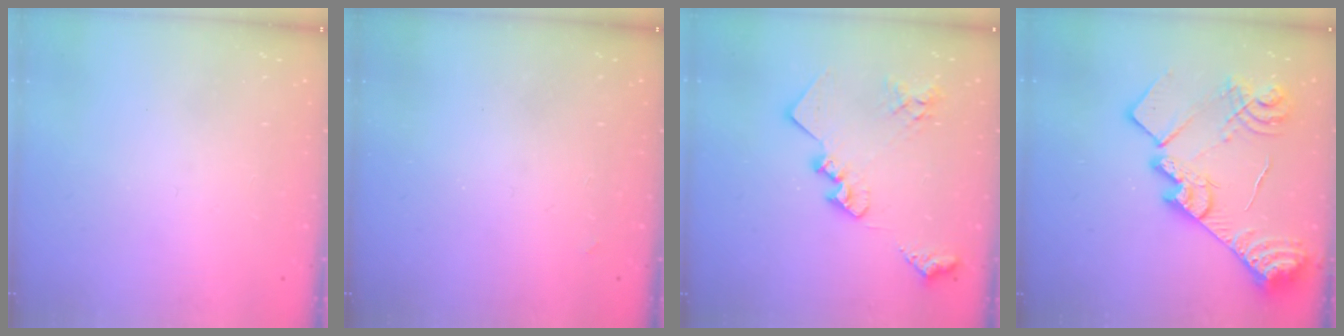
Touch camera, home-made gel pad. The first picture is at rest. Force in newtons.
{"total": 1.1, "press": 1.0, "slide": 0.3}
{"total": 19.2, "press": 19.1, "slide": 1.4}
{"total": 26.5, "press": 26.4, "slide": 2.2}